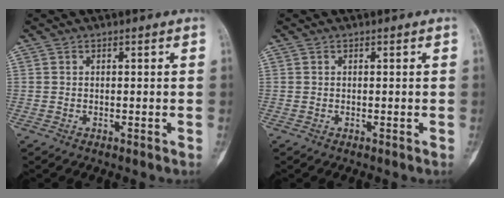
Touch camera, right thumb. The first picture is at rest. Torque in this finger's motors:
{"motor_torque": [0.00, 0.00, 0.06, -0.06, 0.01]}